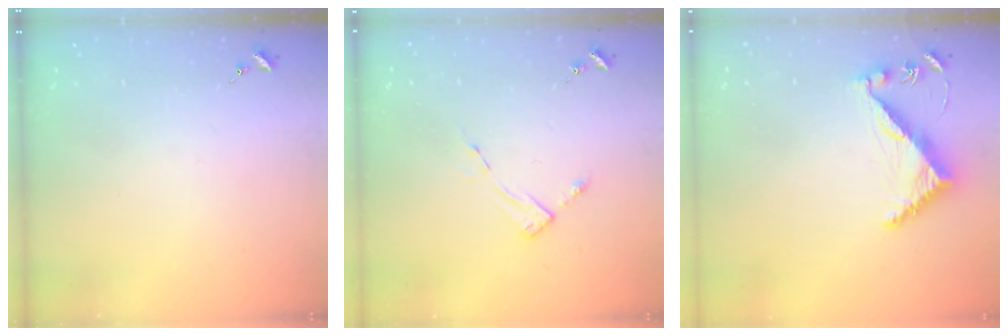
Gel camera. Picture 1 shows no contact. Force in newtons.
{"total": 3.0, "press": 3.0, "slide": 0.5}
{"total": 8.0, "press": 8.0, "slide": 0.5}